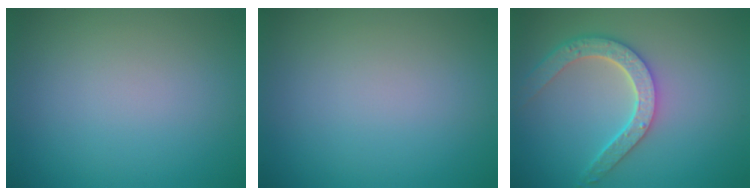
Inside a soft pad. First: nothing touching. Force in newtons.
{"total": 0.0}
{"total": 4.5, "press": 3.8, "slide": 2.5}